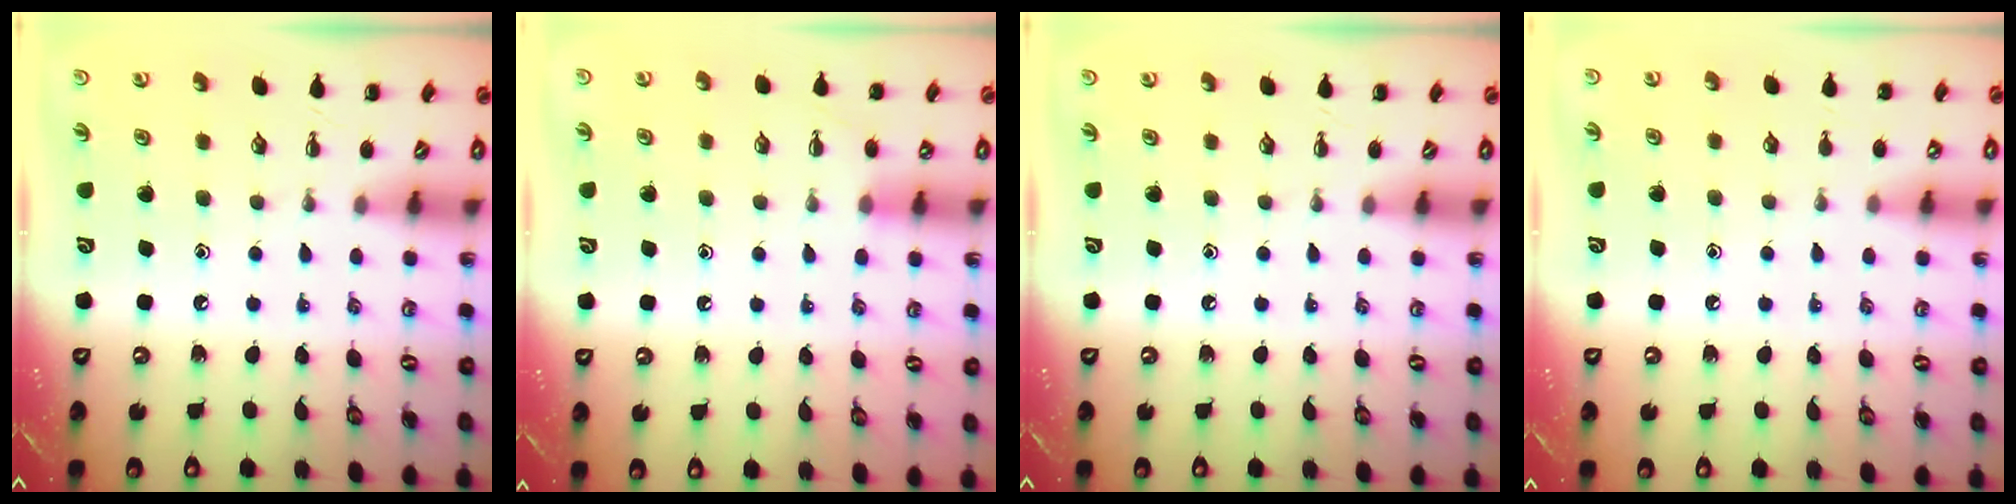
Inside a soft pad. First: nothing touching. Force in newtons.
{"total": 4.2, "press": 4.0, "slide": 1.2}
{"total": 0.0}
{"total": 3.8, "press": 3.6, "slide": 1.1}